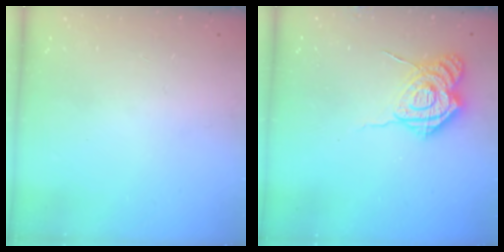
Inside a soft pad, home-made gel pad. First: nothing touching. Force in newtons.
{"total": 13.8, "press": 13.8, "slide": 1.2}